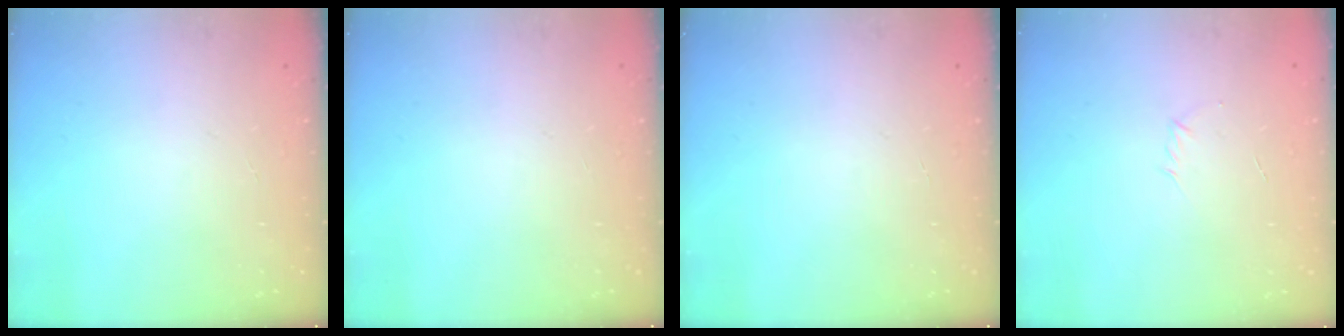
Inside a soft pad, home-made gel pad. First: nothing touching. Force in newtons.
{"total": 0.0}
{"total": 0.0}
{"total": 2.9, "press": 2.8, "slide": 0.8}